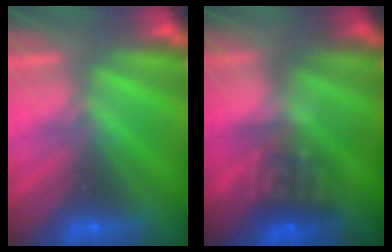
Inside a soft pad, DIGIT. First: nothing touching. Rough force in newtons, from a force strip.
{"total": 4.2}